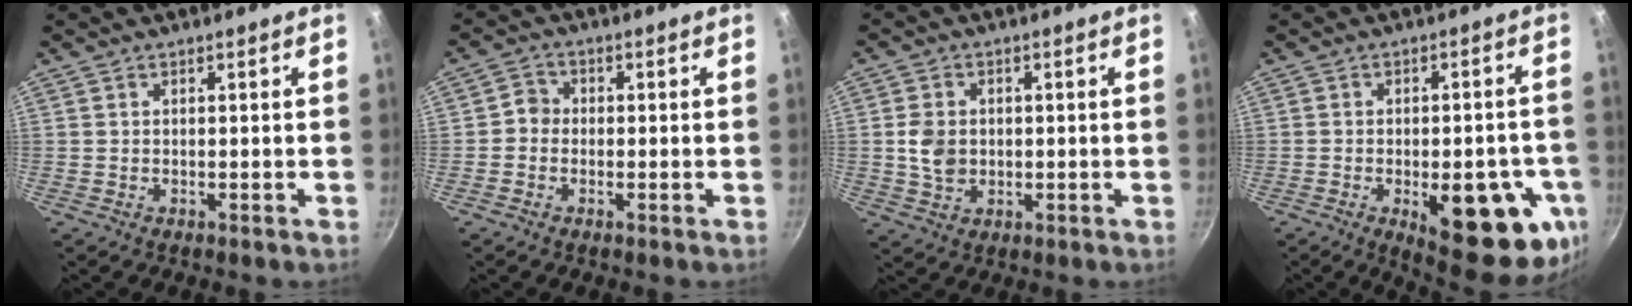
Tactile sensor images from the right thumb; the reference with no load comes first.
{"total": 2.9, "force": [-0.6, 2.6, 1.0], "torque": [0.001, 0.010, -0.020]}
{"total": 5.8, "force": [0.2, 4.6, 3.6], "torque": [-0.056, 0.001, 0.004]}
{"total": 19.2, "force": [-6.2, 7.9, 16.3], "torque": [-0.161, 0.003, -0.071]}